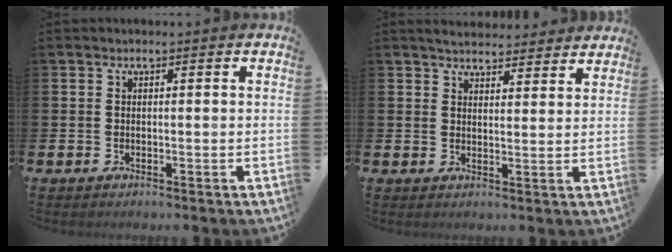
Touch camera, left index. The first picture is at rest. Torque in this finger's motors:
{"motor_torque": [0.65, -0.64, 0.07, 0.00]}